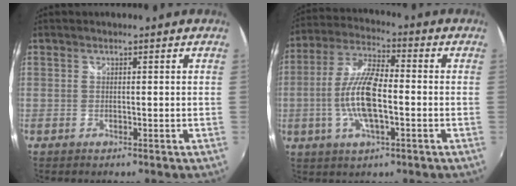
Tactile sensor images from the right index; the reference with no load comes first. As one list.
[{"total": 11.8, "force": [-2.4, 3.5, 11.0], "torque": [-0.226, 0.002, -0.050]}]